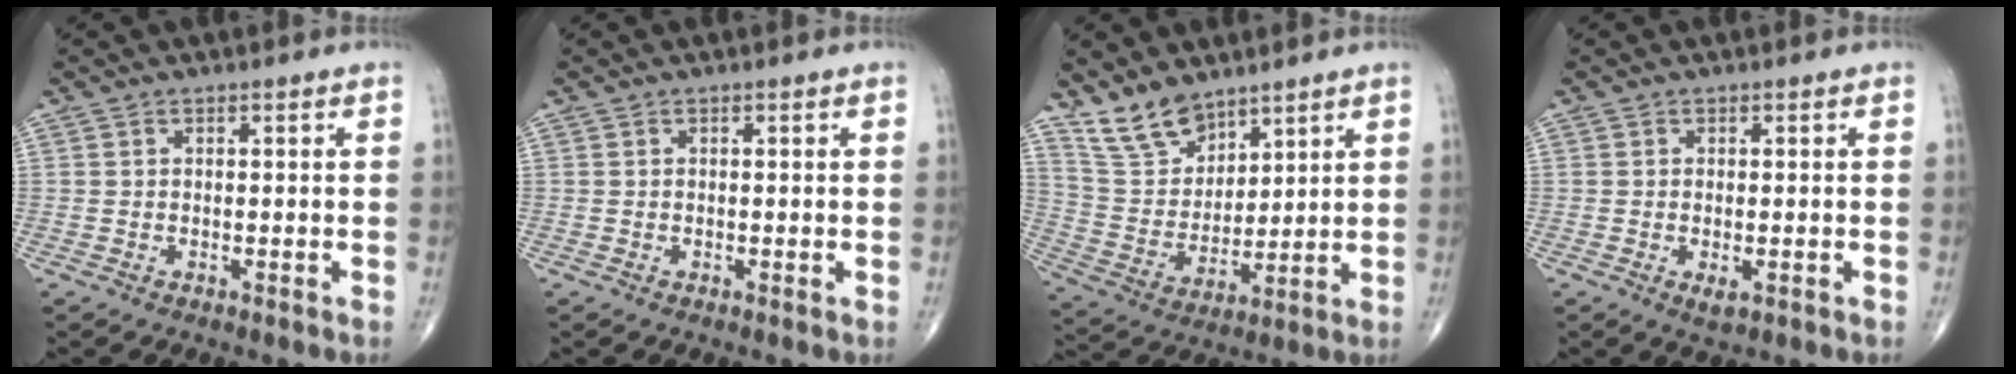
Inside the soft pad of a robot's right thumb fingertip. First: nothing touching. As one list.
[{"total": 0.0}, {"total": 10.3, "force": [8.1, 5.1, 3.9], "torque": [-0.059, -0.047, 0.173]}, {"total": 2.0, "force": [-0.6, 0.8, 1.8], "torque": [-0.030, -0.005, -0.007]}]